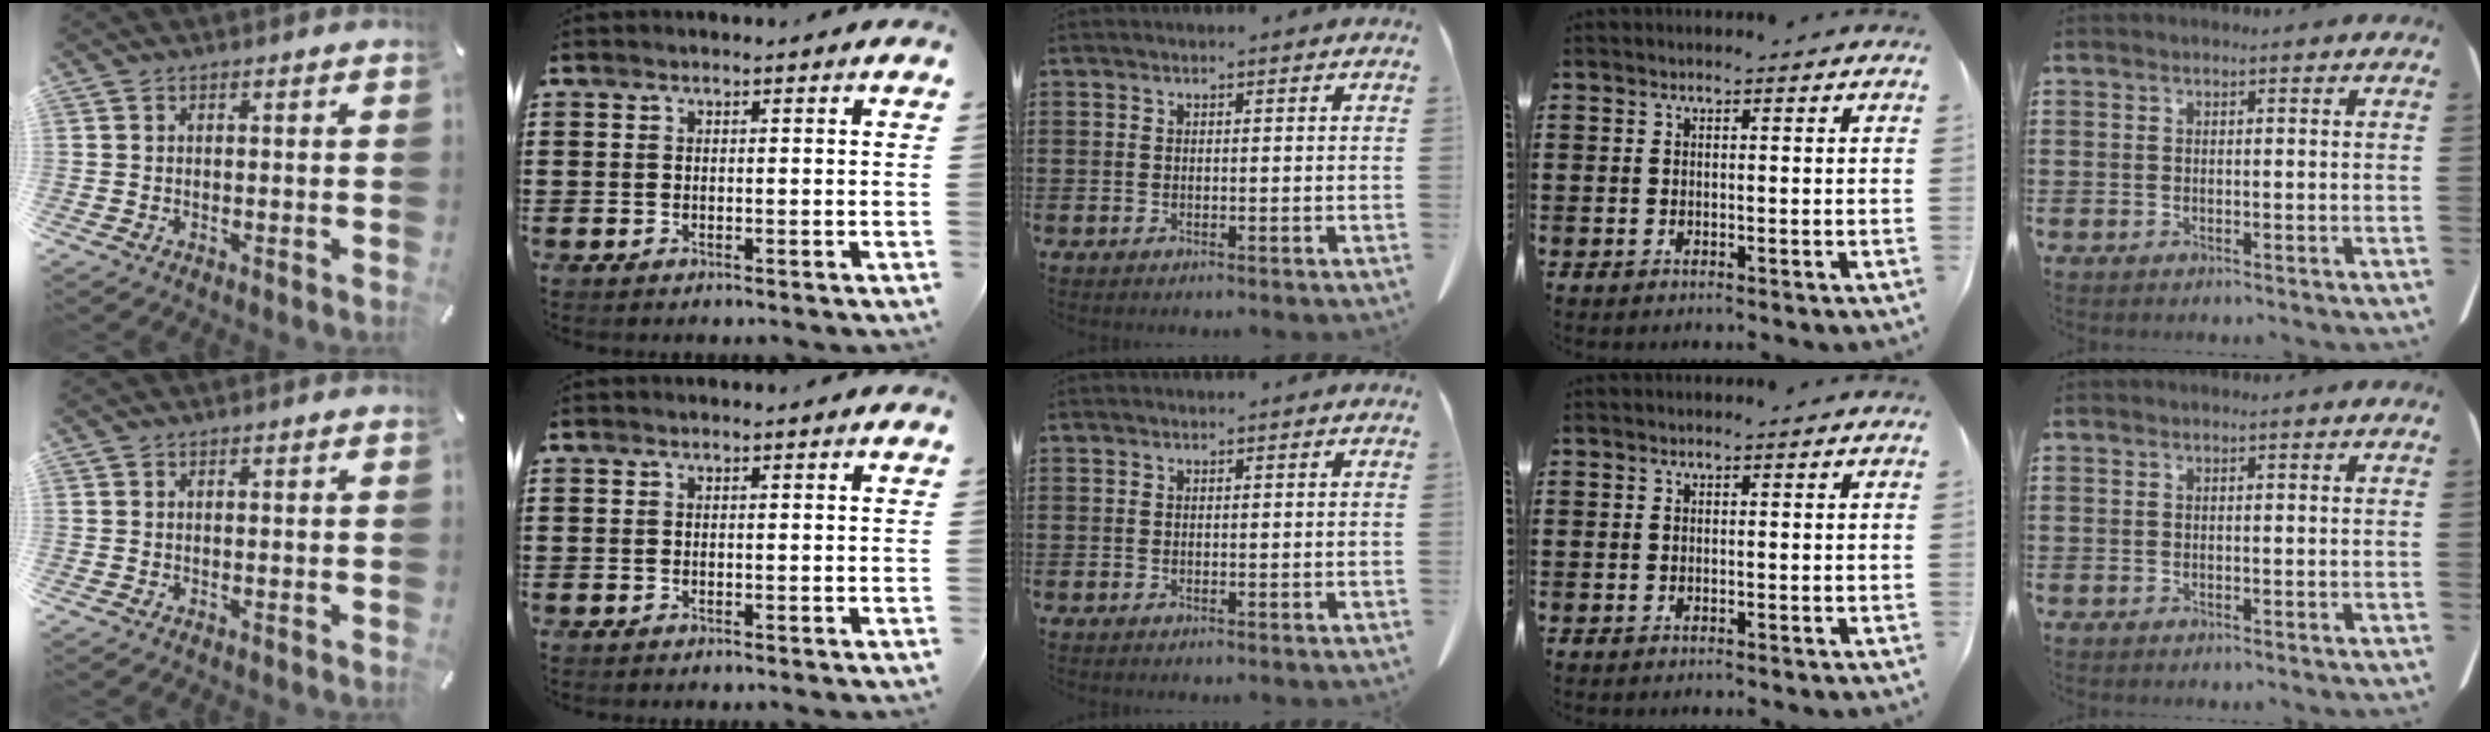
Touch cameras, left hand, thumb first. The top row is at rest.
{}